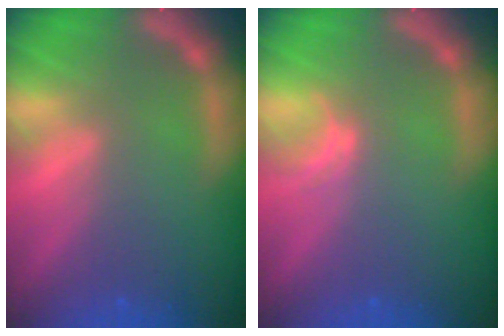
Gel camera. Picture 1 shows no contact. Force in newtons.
{"total": 1.0}